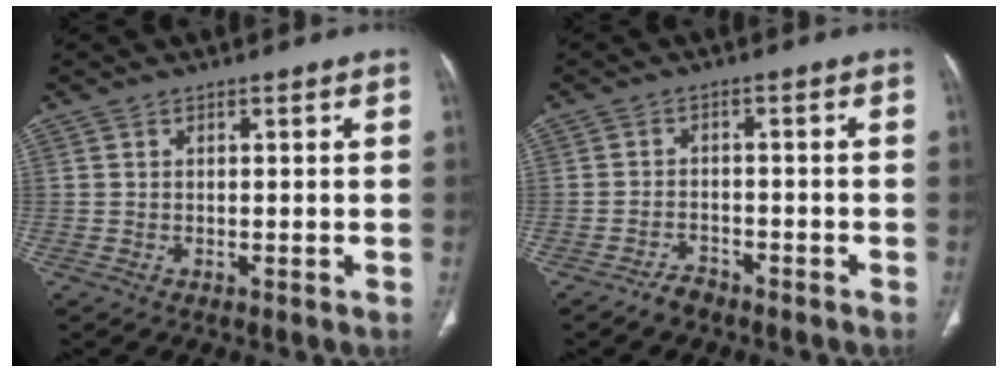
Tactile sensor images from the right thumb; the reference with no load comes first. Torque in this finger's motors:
{"motor_torque": [0.50, -0.19, -0.22, 0.01, -0.03]}